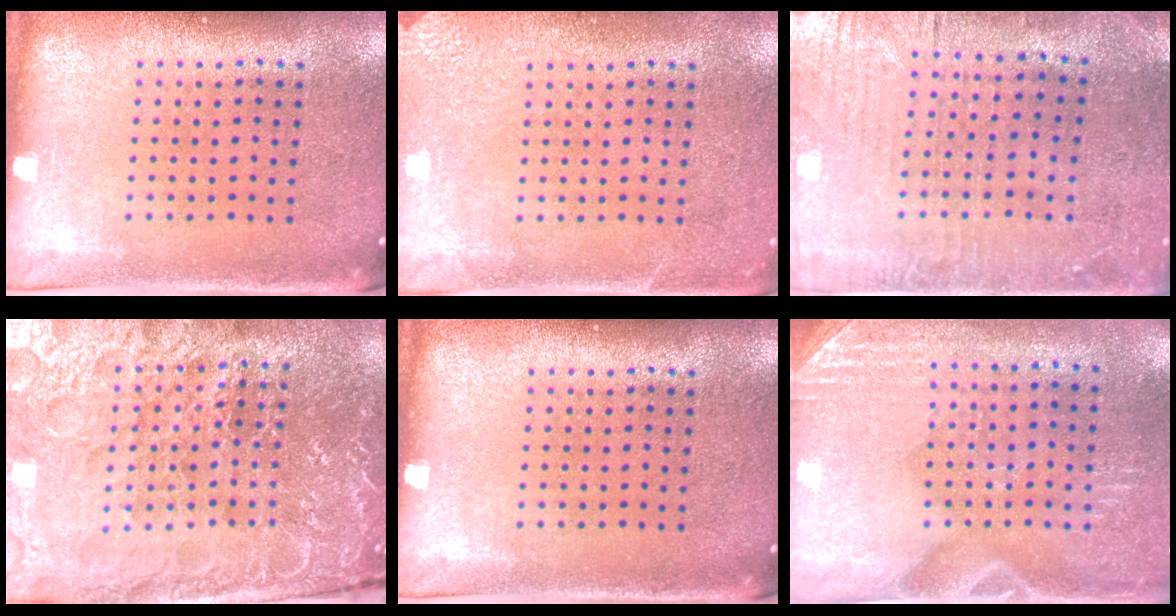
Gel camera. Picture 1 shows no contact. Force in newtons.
{"total": 2.7, "press": 2.6, "slide": 0.2}
{"total": 0.9, "press": 0.7, "slide": 0.6}
{"total": 4.9, "press": 4.7, "slide": 1.4}
{"total": 0.0}
{"total": 2.8, "press": 2.5, "slide": 1.2}